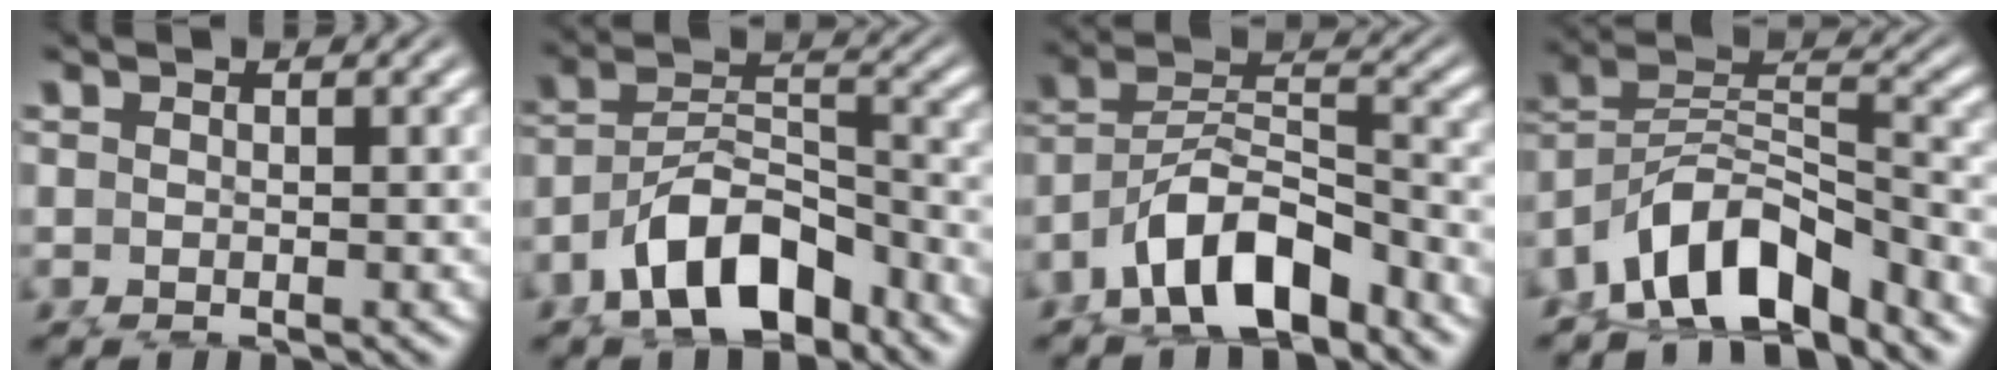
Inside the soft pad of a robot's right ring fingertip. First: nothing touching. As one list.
[{"total": 7.2, "force": [-4.0, 4.0, 4.5], "torque": [-0.075, -0.021, -0.059]}, {"total": 7.7, "force": [-3.4, 5.0, 4.8], "torque": [-0.092, -0.022, -0.052]}, {"total": 8.9, "force": [-4.1, 5.9, 5.3], "torque": [-0.109, -0.031, -0.061]}]